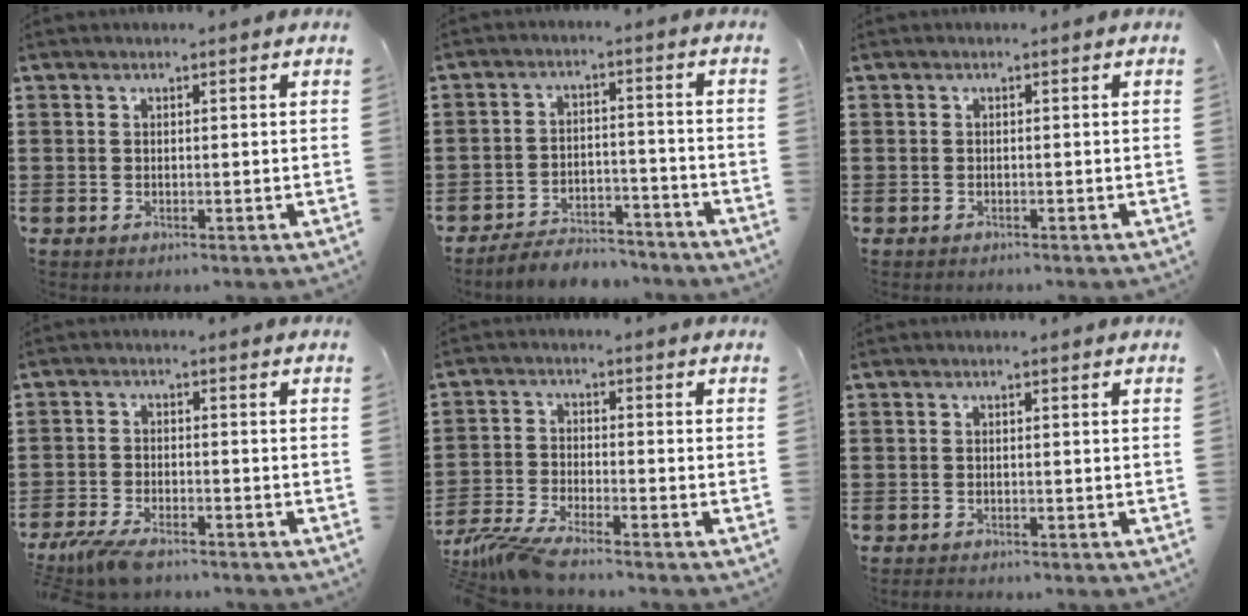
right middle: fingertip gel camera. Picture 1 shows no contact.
{"total": 4.9, "force": [-4.8, 0.8, 0.5], "torque": [-0.010, 0.010, -0.097]}
{"total": 0.6, "force": [-0.4, 0.4, -0.1], "torque": [0.001, 0.003, -0.010]}
{"total": 4.7, "force": [-3.9, 0.9, 2.4], "torque": [-0.075, -0.016, -0.081]}
{"total": 5.5, "force": [-5.0, -0.1, 2.3], "torque": [-0.072, -0.024, -0.103]}
{"total": 0.5, "force": [-0.5, 0.1, 0.0], "torque": [-0.002, -0.002, -0.011]}